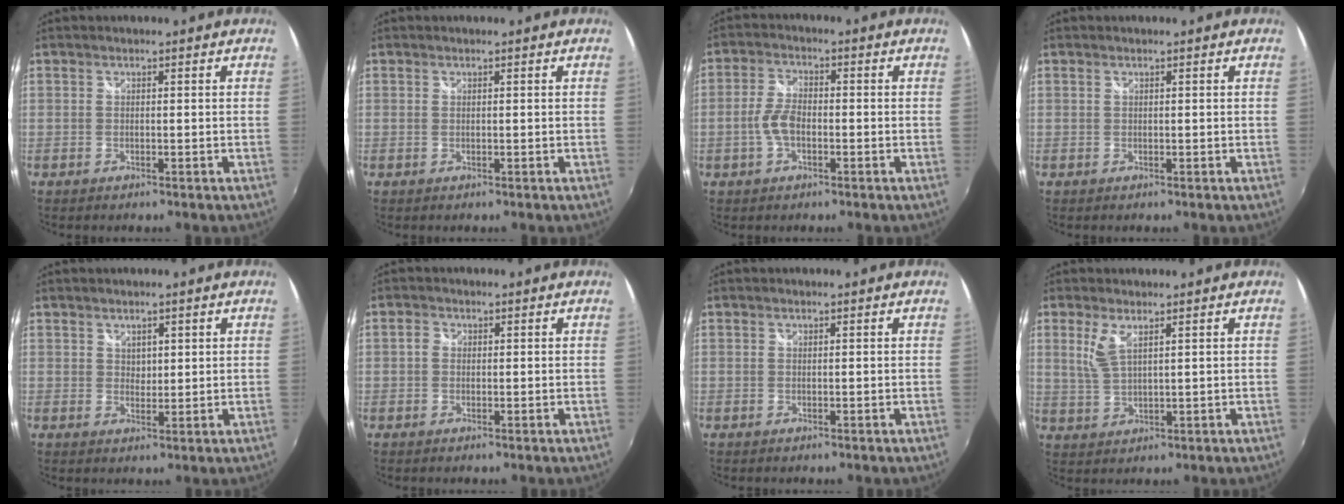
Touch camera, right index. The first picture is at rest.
{"total": 0.0}
{"total": 4.9, "force": [-1.5, 2.5, 3.9], "torque": [-0.086, 0.006, -0.028]}
{"total": 0.0}
{"total": 2.0, "force": [1.1, 1.4, 0.7], "torque": [-0.005, 0.002, 0.021]}
{"total": 1.4, "force": [-0.2, 1.3, 0.5], "torque": [-0.008, 0.004, -0.008]}
{"total": 0.0}
{"total": 4.2, "force": [2.1, 1.2, 3.5], "torque": [-0.074, -0.003, 0.045]}